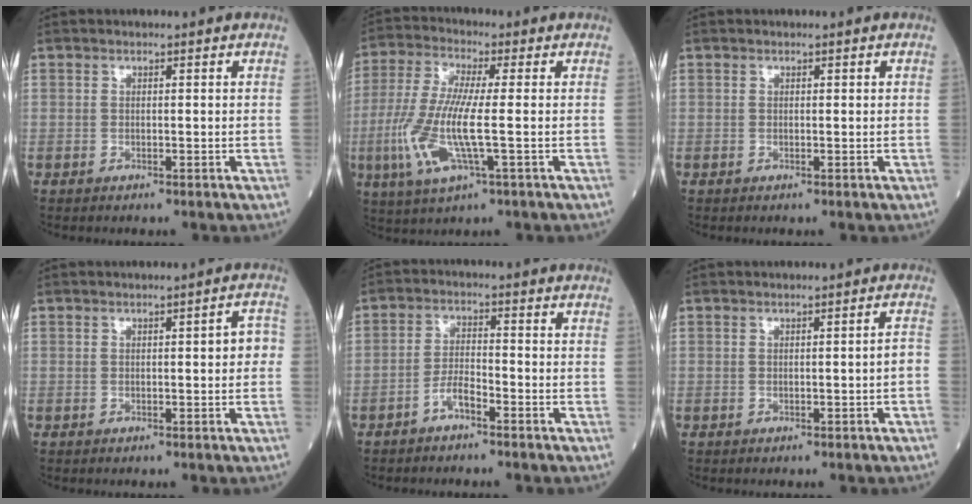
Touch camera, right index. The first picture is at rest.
{"total": 11.3, "force": [-2.2, 1.6, 10.9], "torque": [-0.248, -0.010, -0.046]}
{"total": 0.0}
{"total": 2.6, "force": [-0.1, 0.7, 2.5], "torque": [-0.024, 0.008, -0.003]}
{"total": 3.3, "force": [-2.4, 0.8, 2.2], "torque": [-0.044, 0.007, -0.047]}
{"total": 1.5, "force": [-0.6, 0.0, 1.3], "torque": [-0.012, 0.000, -0.009]}